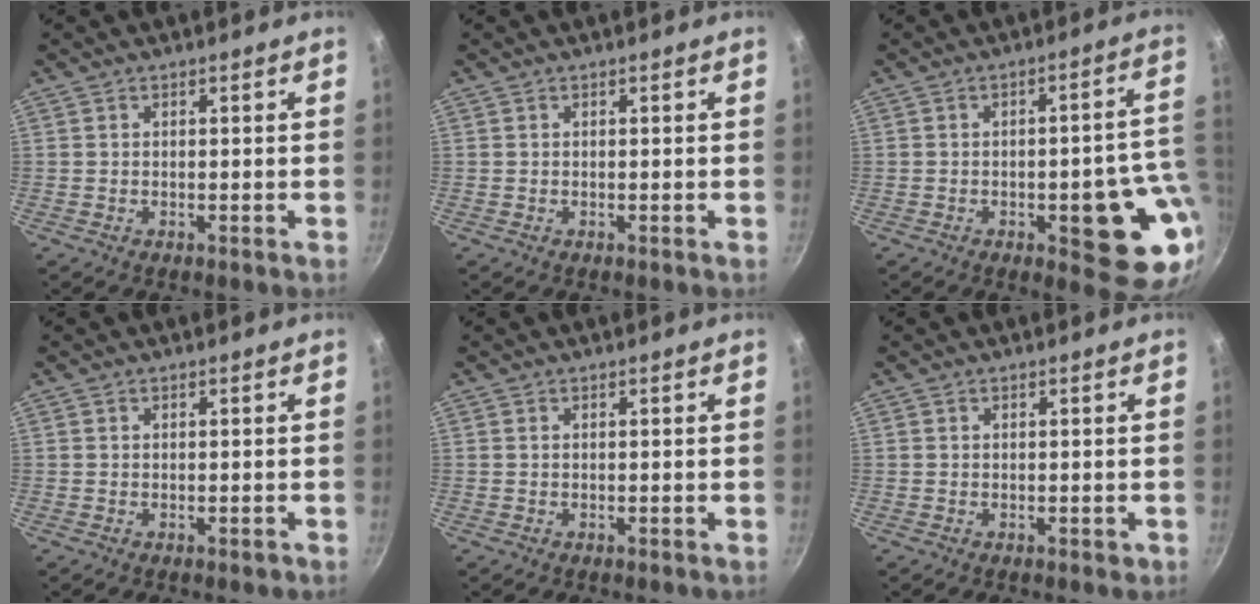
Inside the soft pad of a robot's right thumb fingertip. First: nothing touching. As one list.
[{"total": 0.0}, {"total": 15.9, "force": [-3.4, 6.1, 14.2], "torque": [-0.117, 0.019, -0.041]}, {"total": 0.6, "force": [-0.1, 0.4, 0.4], "torque": [-0.002, 0.002, -0.001]}, {"total": 0.0}, {"total": 0.8, "force": [0.0, 0.6, 0.5], "torque": [-0.001, 0.002, 0.001]}]